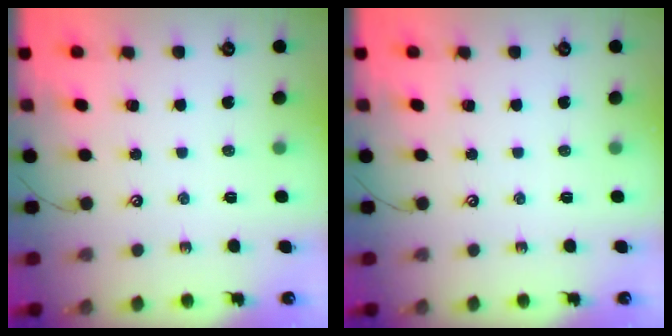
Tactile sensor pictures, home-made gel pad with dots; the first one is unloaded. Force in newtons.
{"total": 0.0}